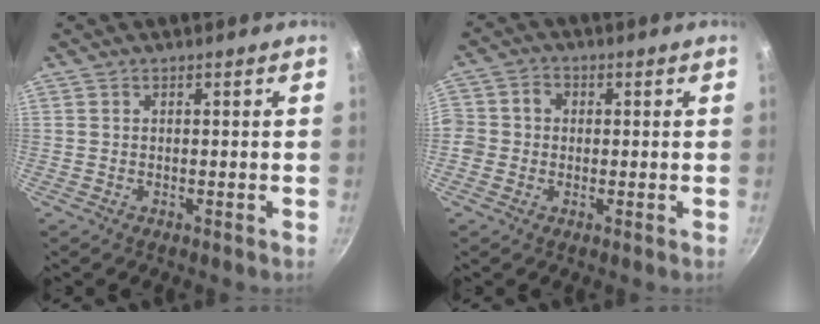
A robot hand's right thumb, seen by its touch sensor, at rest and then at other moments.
{"total": 5.0, "force": [-0.6, 4.6, 1.8], "torque": [-0.017, 0.013, -0.027]}